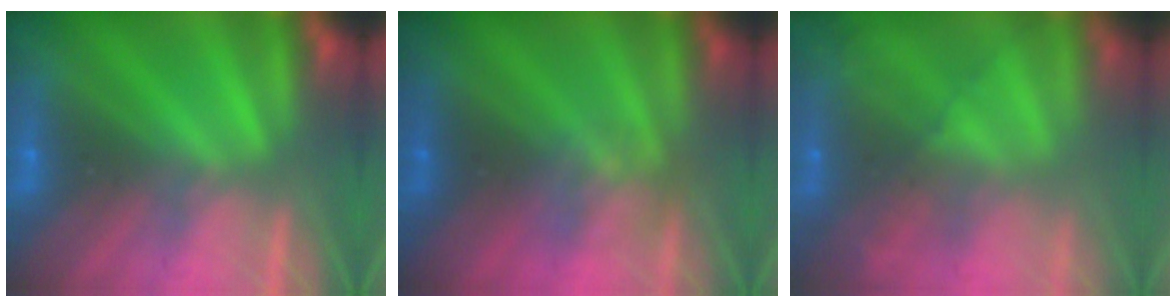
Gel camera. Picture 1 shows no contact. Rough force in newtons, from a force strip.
{"total": 2.4}
{"total": 7.4}